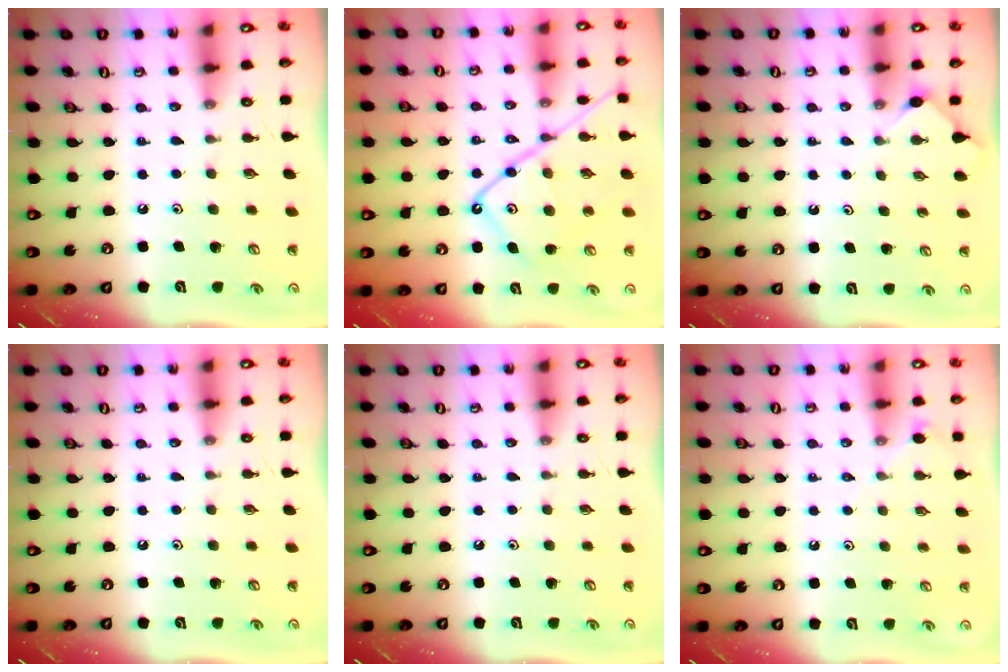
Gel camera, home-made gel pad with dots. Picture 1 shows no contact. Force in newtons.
{"total": 15.9, "press": 15.8, "slide": 1.7}
{"total": 2.4, "press": 2.4, "slide": 0.3}
{"total": 0.0}
{"total": 0.0}
{"total": 3.4, "press": 3.3, "slide": 0.5}